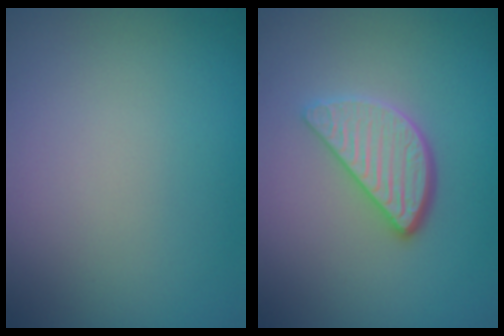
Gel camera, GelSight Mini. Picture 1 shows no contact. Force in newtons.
{"total": 3.9, "press": 3.0, "slide": 2.4}